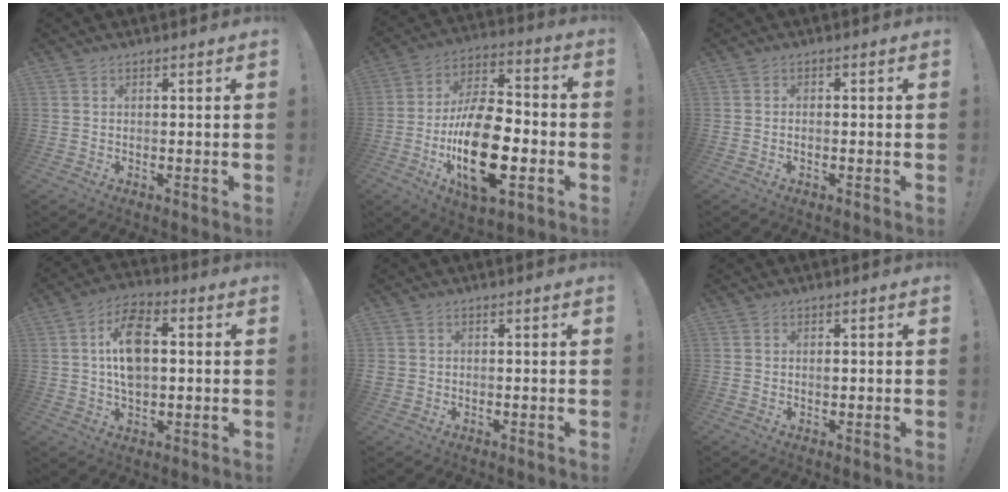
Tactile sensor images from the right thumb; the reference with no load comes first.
{"total": 23.8, "force": [-6.7, 12.0, 19.4], "torque": [-0.345, 0.028, -0.106]}
{"total": 1.1, "force": [-0.7, 0.3, 0.8], "torque": [-0.015, 0.002, -0.013]}
{"total": 12.8, "force": [1.2, 7.9, 9.9], "torque": [-0.163, 0.010, 0.024]}
{"total": 2.0, "force": [-0.7, 1.7, 0.8], "torque": [-0.013, 0.007, -0.011]}
{"total": 1.0, "force": [-0.2, 0.7, 0.7], "torque": [-0.014, 0.004, -0.004]}